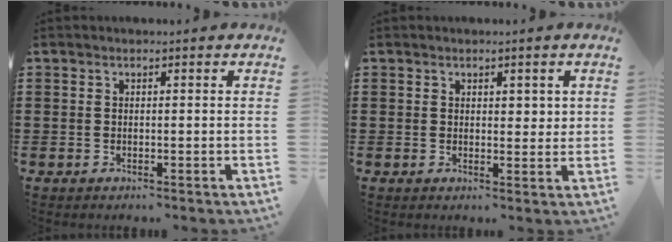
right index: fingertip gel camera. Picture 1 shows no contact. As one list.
[{"total": 1.7, "force": [1.2, 0.9, 0.6], "torque": [0.001, 0.000, 0.019]}]